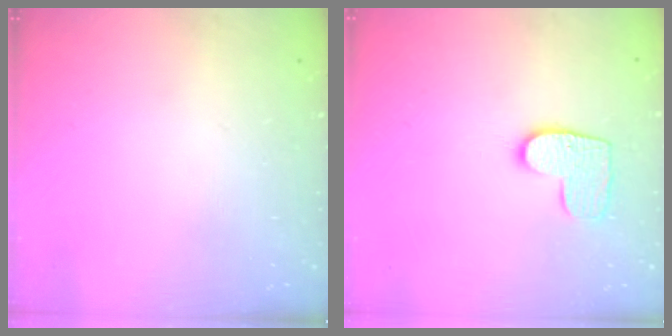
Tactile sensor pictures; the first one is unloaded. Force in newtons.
{"total": 9.2, "press": 9.2, "slide": 0.3}